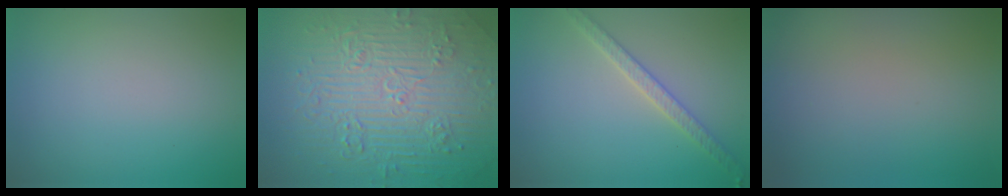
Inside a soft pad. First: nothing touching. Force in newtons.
{"total": 11.1, "press": 7.4, "slide": 8.3}
{"total": 2.9, "press": 2.8, "slide": 0.6}
{"total": 0.0}